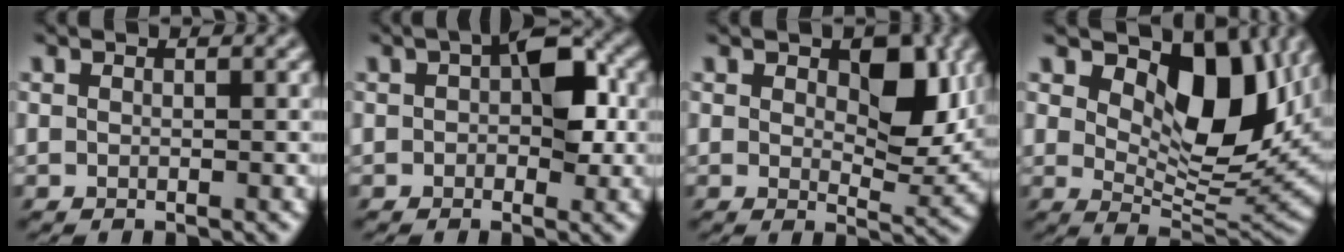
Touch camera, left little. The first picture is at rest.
{"total": 6.5, "force": [0.4, 3.6, 5.3], "torque": [-0.090, 0.006, -0.001]}
{"total": 7.3, "force": [2.3, 4.3, 5.4], "torque": [-0.099, -0.014, 0.036]}
{"total": 10.4, "force": [4.4, 5.6, 7.6], "torque": [-0.122, -0.007, 0.075]}